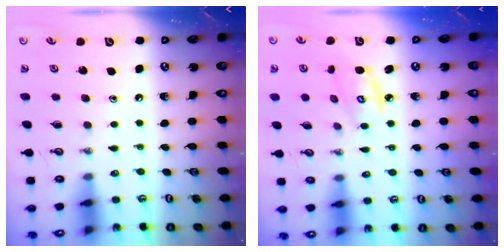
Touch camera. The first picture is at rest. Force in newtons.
{"total": 4.5, "press": 4.5, "slide": 0.3}